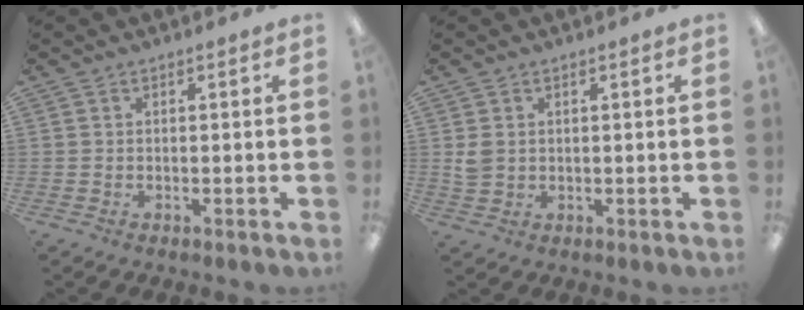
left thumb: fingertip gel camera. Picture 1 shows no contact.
{"total": 2.9, "force": [0.9, 2.3, 1.6], "torque": [-0.024, 0.000, 0.016]}